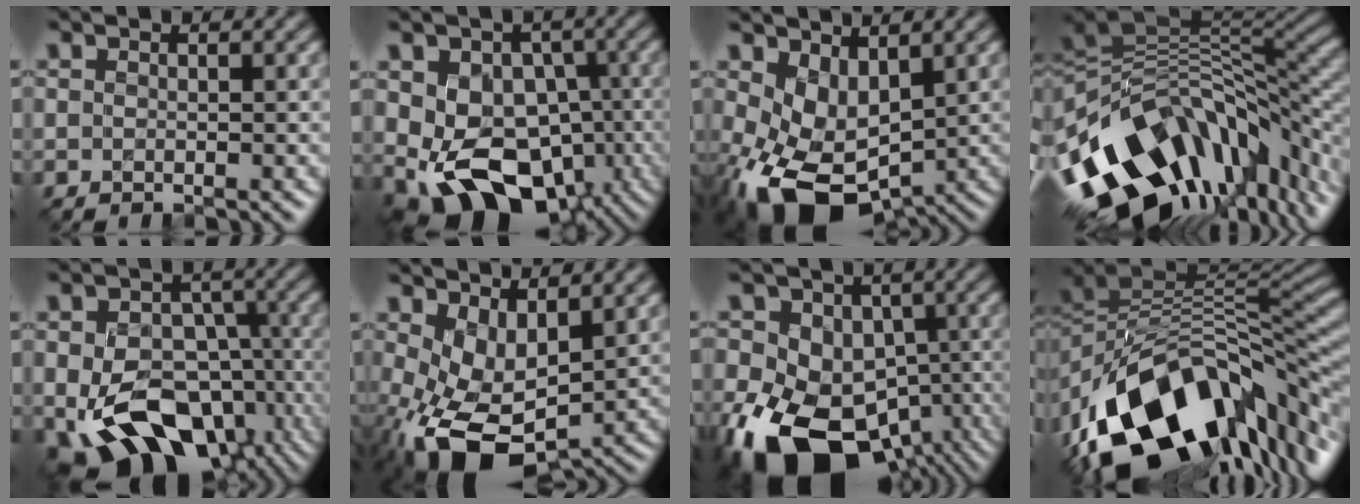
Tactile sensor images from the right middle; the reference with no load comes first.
{"total": 11.1, "force": [-2.4, 8.0, 7.3], "torque": [-0.112, -0.012, -0.040]}
{"total": 7.6, "force": [-1.2, 5.0, 5.6], "torque": [-0.125, -0.017, -0.008]}
{"total": 16.4, "force": [-5.9, 8.5, 12.7], "torque": [-0.217, -0.014, -0.087]}
{"total": 13.8, "force": [-4.5, 9.6, 8.9], "torque": [-0.159, -0.027, -0.066]}
{"total": 6.9, "force": [-0.9, 3.9, 5.6], "torque": [-0.134, -0.014, -0.007]}
{"total": 18.7, "force": [-6.4, 13.7, 11.1], "torque": [-0.207, -0.027, -0.093]}
{"total": 15.7, "force": [-5.6, 9.3, 11.3], "torque": [-0.191, -0.010, -0.087]}